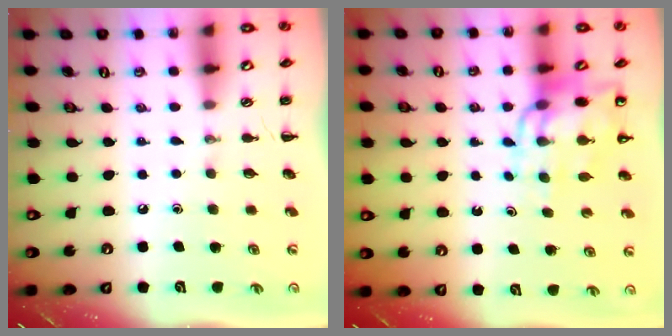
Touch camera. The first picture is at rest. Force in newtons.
{"total": 11.3, "press": 10.8, "slide": 3.2}